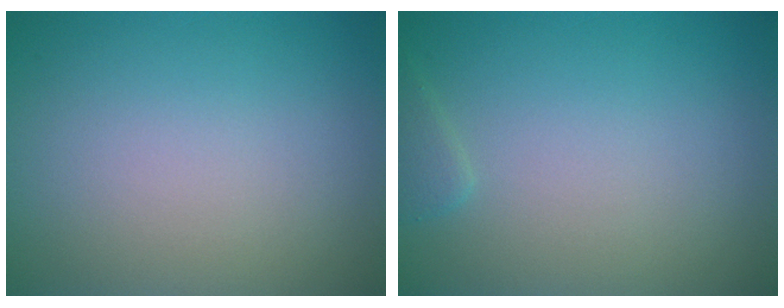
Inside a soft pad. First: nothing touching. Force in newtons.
{"total": 0.9, "press": 0.9, "slide": 0.0}